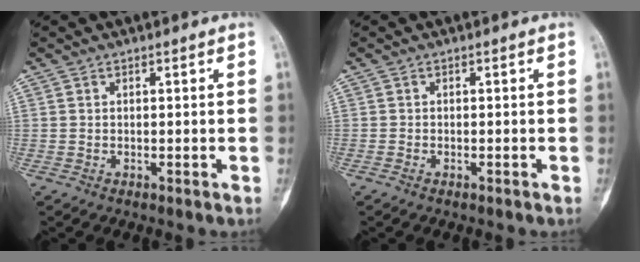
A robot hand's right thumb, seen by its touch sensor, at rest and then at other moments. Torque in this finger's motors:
{"motor_torque": [-0.30, -0.03, -0.11, -0.12, -0.08]}